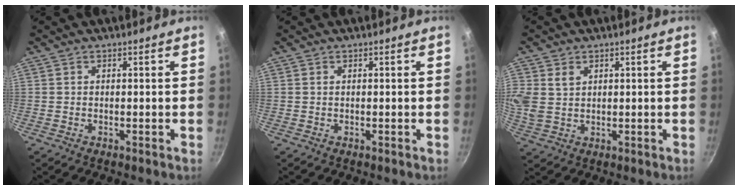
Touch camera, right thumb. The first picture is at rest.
{"total": 0.0}
{"total": 8.6, "force": [2.8, 6.6, 4.8], "torque": [-0.109, 0.007, 0.061]}